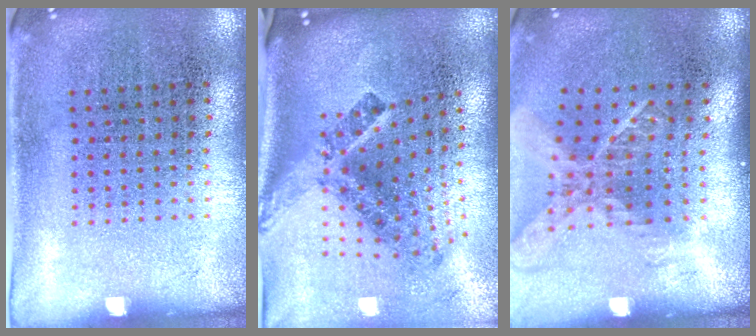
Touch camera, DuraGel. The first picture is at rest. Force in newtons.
{"total": 2.9, "press": 1.7, "slide": 2.4}
{"total": 1.8, "press": 1.3, "slide": 1.3}